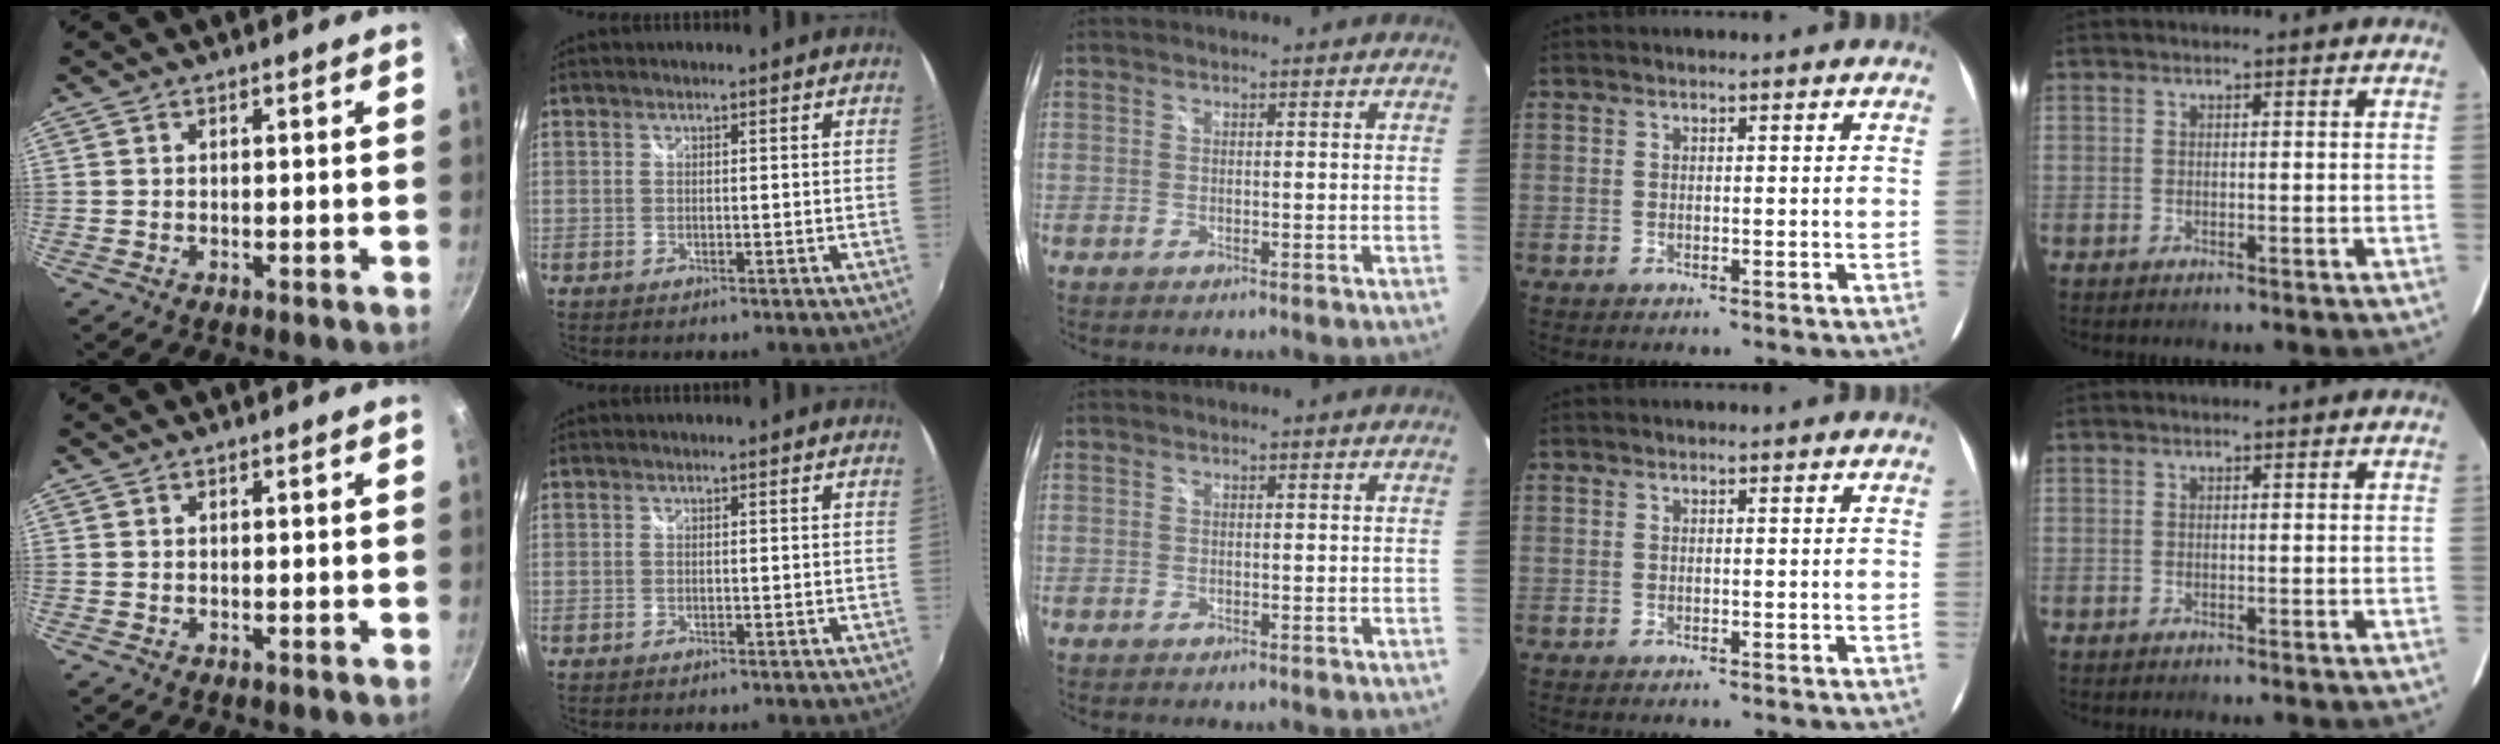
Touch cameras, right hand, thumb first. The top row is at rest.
{}